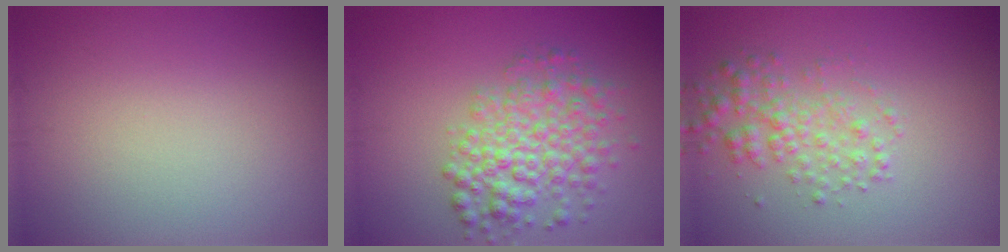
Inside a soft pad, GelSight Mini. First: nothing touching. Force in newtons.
{"total": 5.0, "press": 5.0, "slide": 0.1}
{"total": 2.7, "press": 2.7, "slide": 0.0}